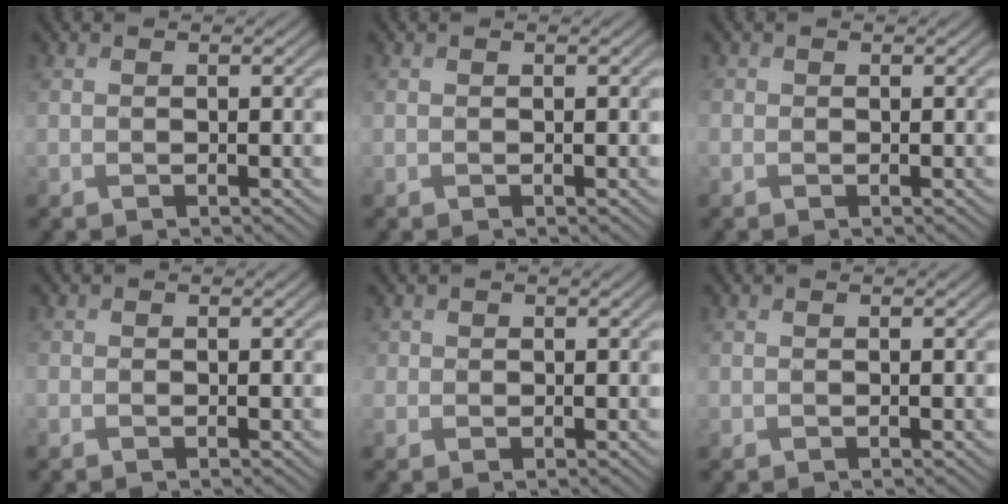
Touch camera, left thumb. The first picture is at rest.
{"total": 0.0}
{"total": 0.8, "force": [-0.3, -0.1, -0.8], "torque": [0.016, -0.003, 0.001]}
{"total": 0.7, "force": [-0.4, -0.2, -0.5], "torque": [0.012, -0.001, -0.007]}
{"total": 0.8, "force": [0.2, 0.4, -0.6], "torque": [0.014, -0.001, 0.013]}
{"total": 0.0}